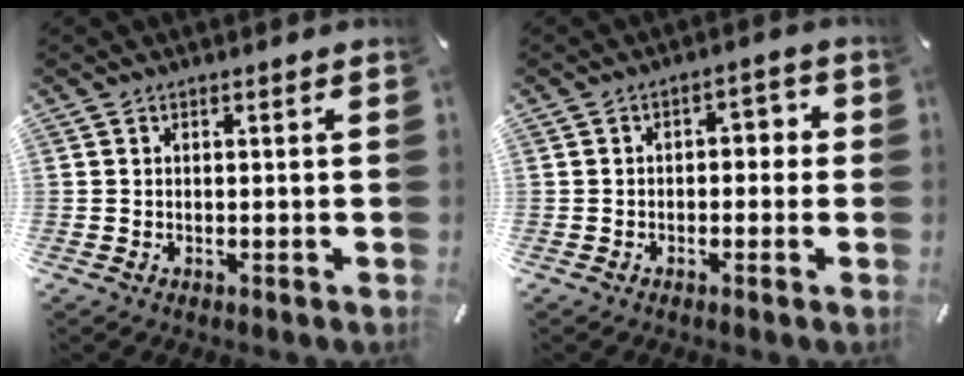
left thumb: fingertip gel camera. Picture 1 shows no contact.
{"total": 3.1, "force": [-1.4, 2.0, 1.9], "torque": [-0.031, 0.014, -0.034]}